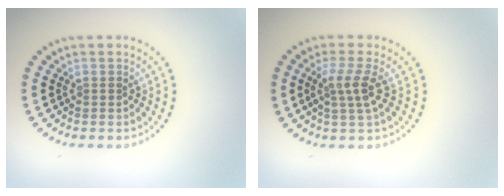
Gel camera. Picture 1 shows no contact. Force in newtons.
{"total": 2.6, "press": 2.0, "slide": 1.6}